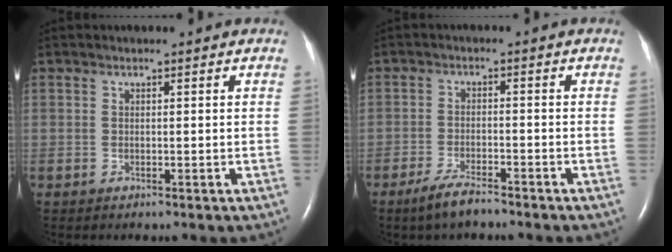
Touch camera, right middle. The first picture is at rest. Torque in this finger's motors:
{"motor_torque": [0.37, -0.37, 0.22, 0.04]}